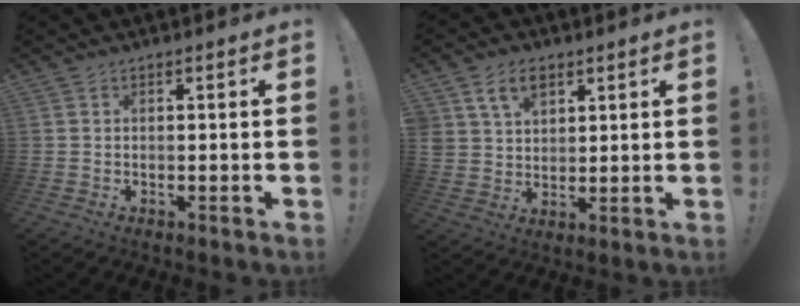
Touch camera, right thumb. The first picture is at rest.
{"total": 8.5, "force": [4.7, 6.0, 3.7], "torque": [-0.059, -0.013, 0.092]}